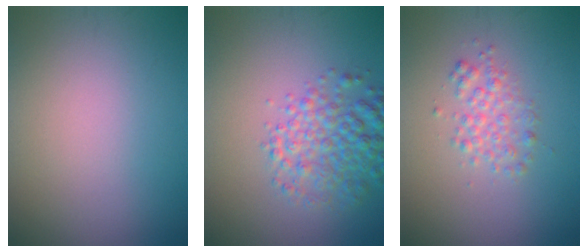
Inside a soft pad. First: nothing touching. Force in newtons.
{"total": 4.5, "press": 4.5, "slide": 0.2}
{"total": 2.0, "press": 2.0, "slide": 0.0}